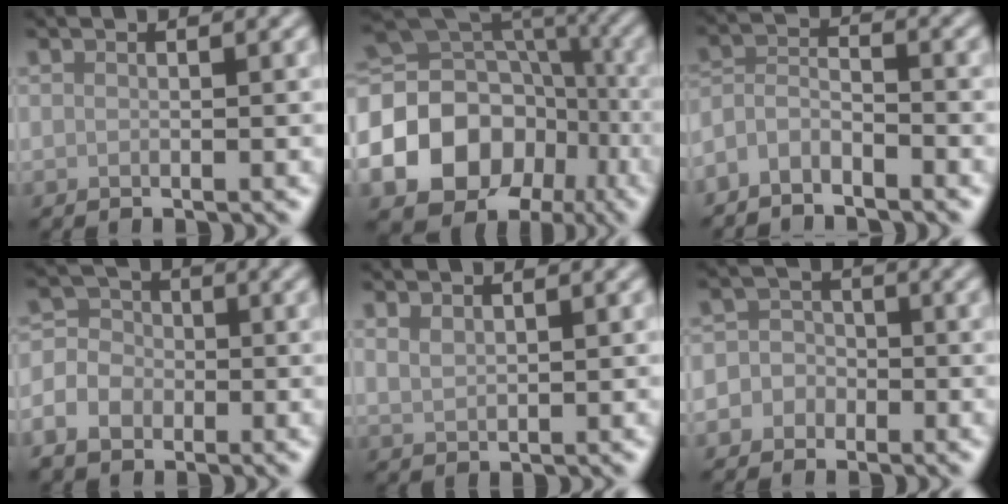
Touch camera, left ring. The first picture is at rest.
{"total": 18.8, "force": [-5.9, 15.9, 8.0], "torque": [-0.167, -0.012, -0.097]}
{"total": 3.0, "force": [-2.6, 0.9, 1.1], "torque": [-0.025, 0.002, -0.061]}
{"total": 4.9, "force": [-2.0, 3.8, 2.2], "torque": [-0.028, -0.003, -0.042]}
{"total": 1.5, "force": [1.1, 0.7, 0.8], "torque": [-0.018, -0.002, 0.027]}
{"total": 4.2, "force": [-1.6, 3.9, 0.7], "torque": [0.017, 0.011, -0.052]}